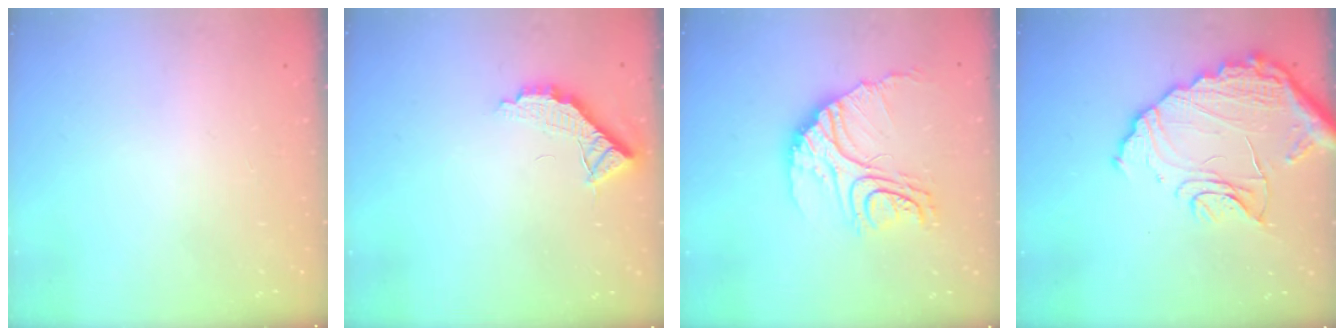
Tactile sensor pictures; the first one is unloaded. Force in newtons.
{"total": 9.1, "press": 9.1, "slide": 0.8}
{"total": 19.0, "press": 18.9, "slide": 2.1}
{"total": 16.2, "press": 16.1, "slide": 1.4}